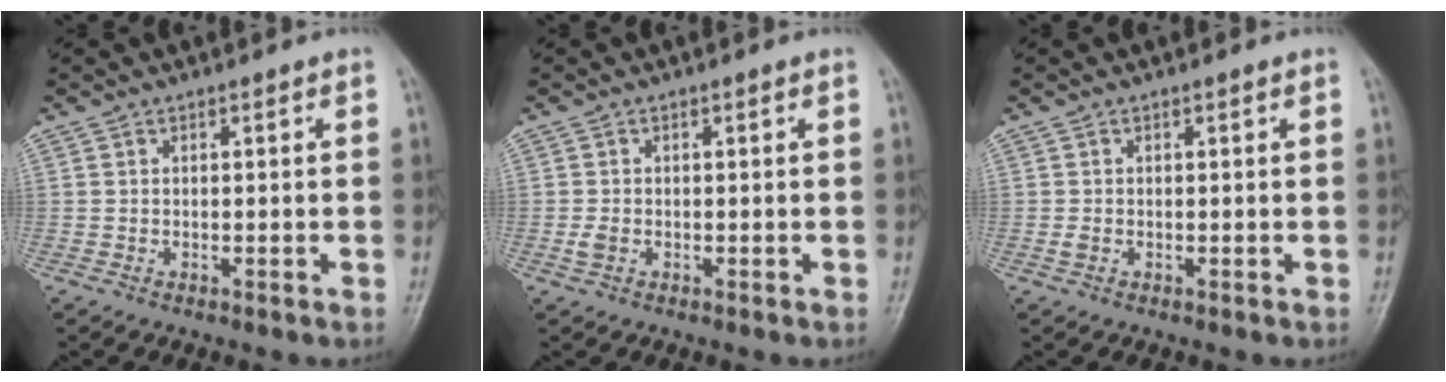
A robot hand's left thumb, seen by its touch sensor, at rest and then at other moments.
{"total": 1.7, "force": [-0.3, 1.1, 1.2], "torque": [-0.025, 0.001, -0.005]}
{"total": 1.0, "force": [0.0, 0.7, 0.8], "torque": [-0.016, 0.003, 0.002]}